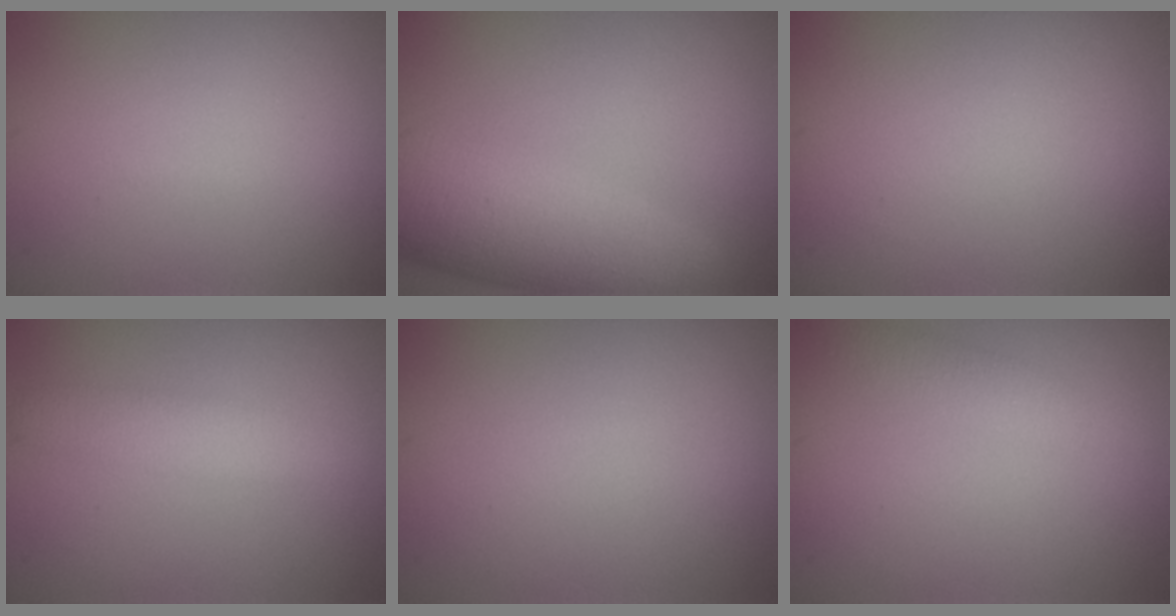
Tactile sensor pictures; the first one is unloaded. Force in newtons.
{"total": 9.1, "press": 9.1, "slide": 0.5}
{"total": 0.0}
{"total": 3.0, "press": 3.0, "slide": 0.1}
{"total": 0.0}
{"total": 2.0, "press": 2.0, "slide": 0.1}